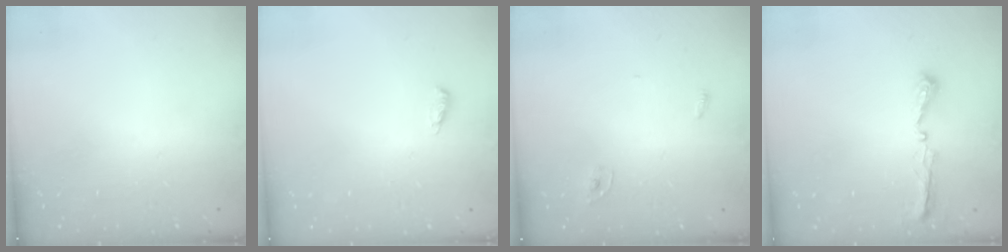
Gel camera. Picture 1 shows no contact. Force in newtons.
{"total": 4.9, "press": 4.4, "slide": 2.0}
{"total": 2.4, "press": 2.4, "slide": 0.2}
{"total": 5.5, "press": 5.5, "slide": 0.5}